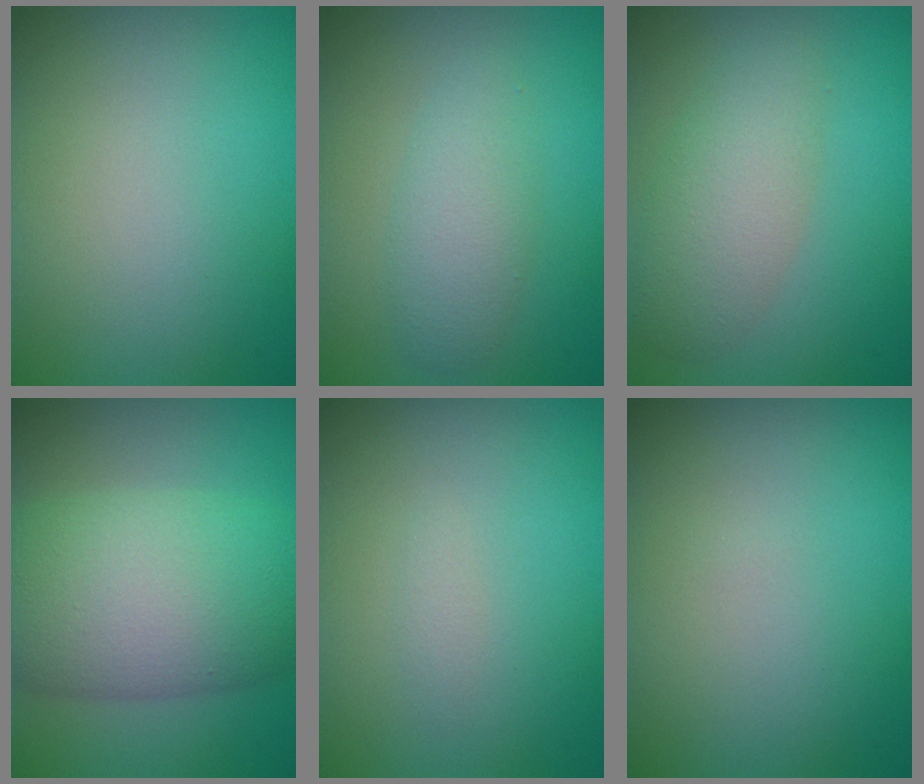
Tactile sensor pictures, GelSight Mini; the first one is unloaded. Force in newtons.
{"total": 2.9, "press": 2.9, "slide": 0.1}
{"total": 4.1, "press": 4.1, "slide": 0.2}
{"total": 9.6, "press": 9.6, "slide": 0.4}
{"total": 0.6, "press": 0.6, "slide": 0.0}
{"total": 0.0}